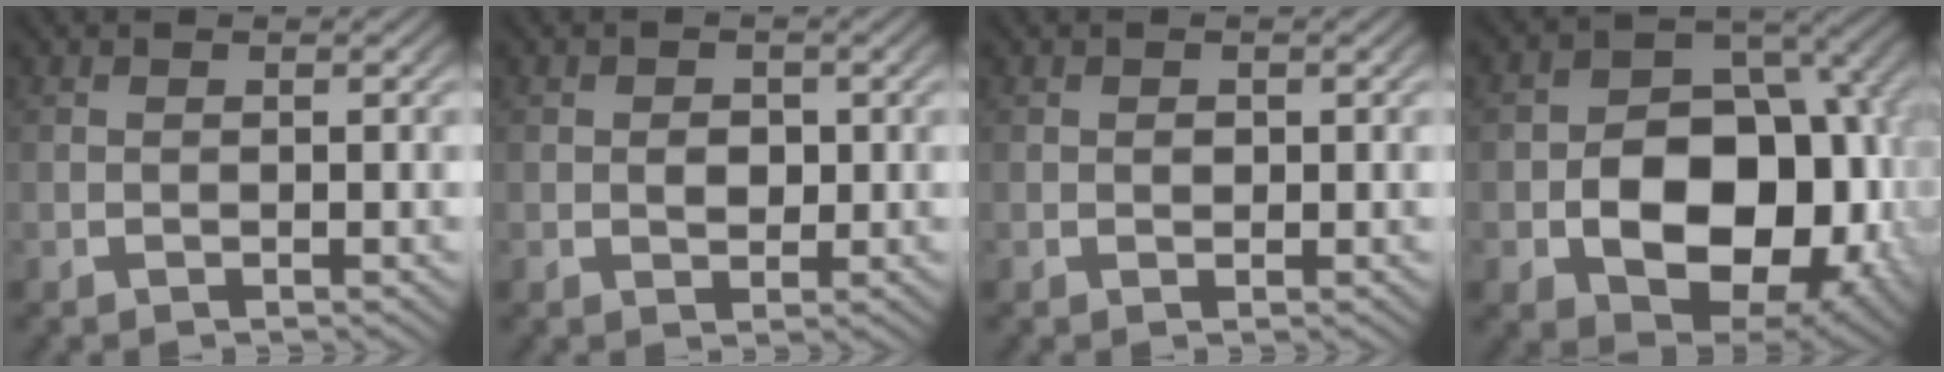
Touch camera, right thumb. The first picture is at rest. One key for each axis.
{"total": 2.0, "fx": 0.2, "fy": 1.6, "fz": 1.2, "tx": -0.022, "ty": -0.012, "tz": 0.010}
{"total": 0.8, "fx": 0.2, "fy": 0.6, "fz": 0.4, "tx": -0.009, "ty": -0.007, "tz": 0.006}
{"total": 16.2, "fx": -2.0, "fy": 11.3, "fz": 11.5, "tx": -0.211, "ty": -0.056, "tz": -0.012}